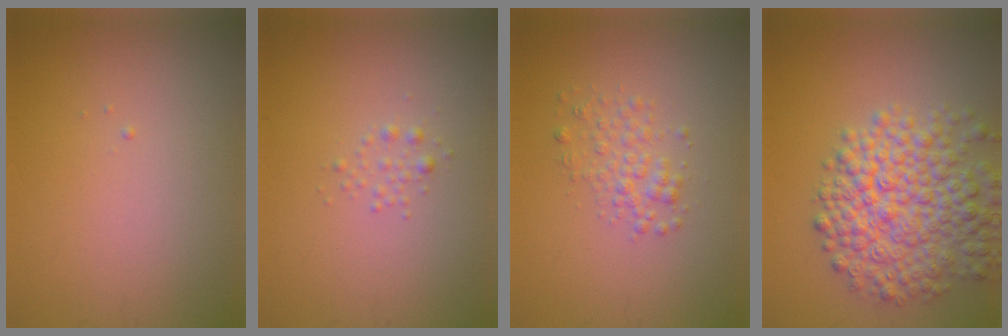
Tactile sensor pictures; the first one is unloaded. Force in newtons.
{"total": 0.9, "press": 0.9, "slide": 0.0}
{"total": 2.1, "press": 2.1, "slide": 0.1}
{"total": 8.5, "press": 8.4, "slide": 0.4}